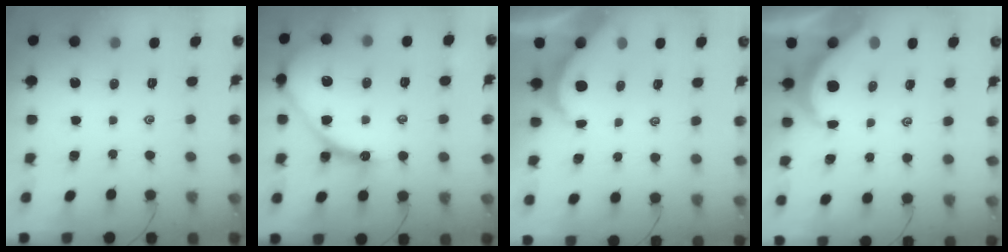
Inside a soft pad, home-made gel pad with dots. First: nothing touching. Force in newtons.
{"total": 14.2, "press": 14.2, "slide": 1.2}
{"total": 2.6, "press": 2.6, "slide": 0.3}
{"total": 4.9, "press": 4.9, "slide": 0.3}